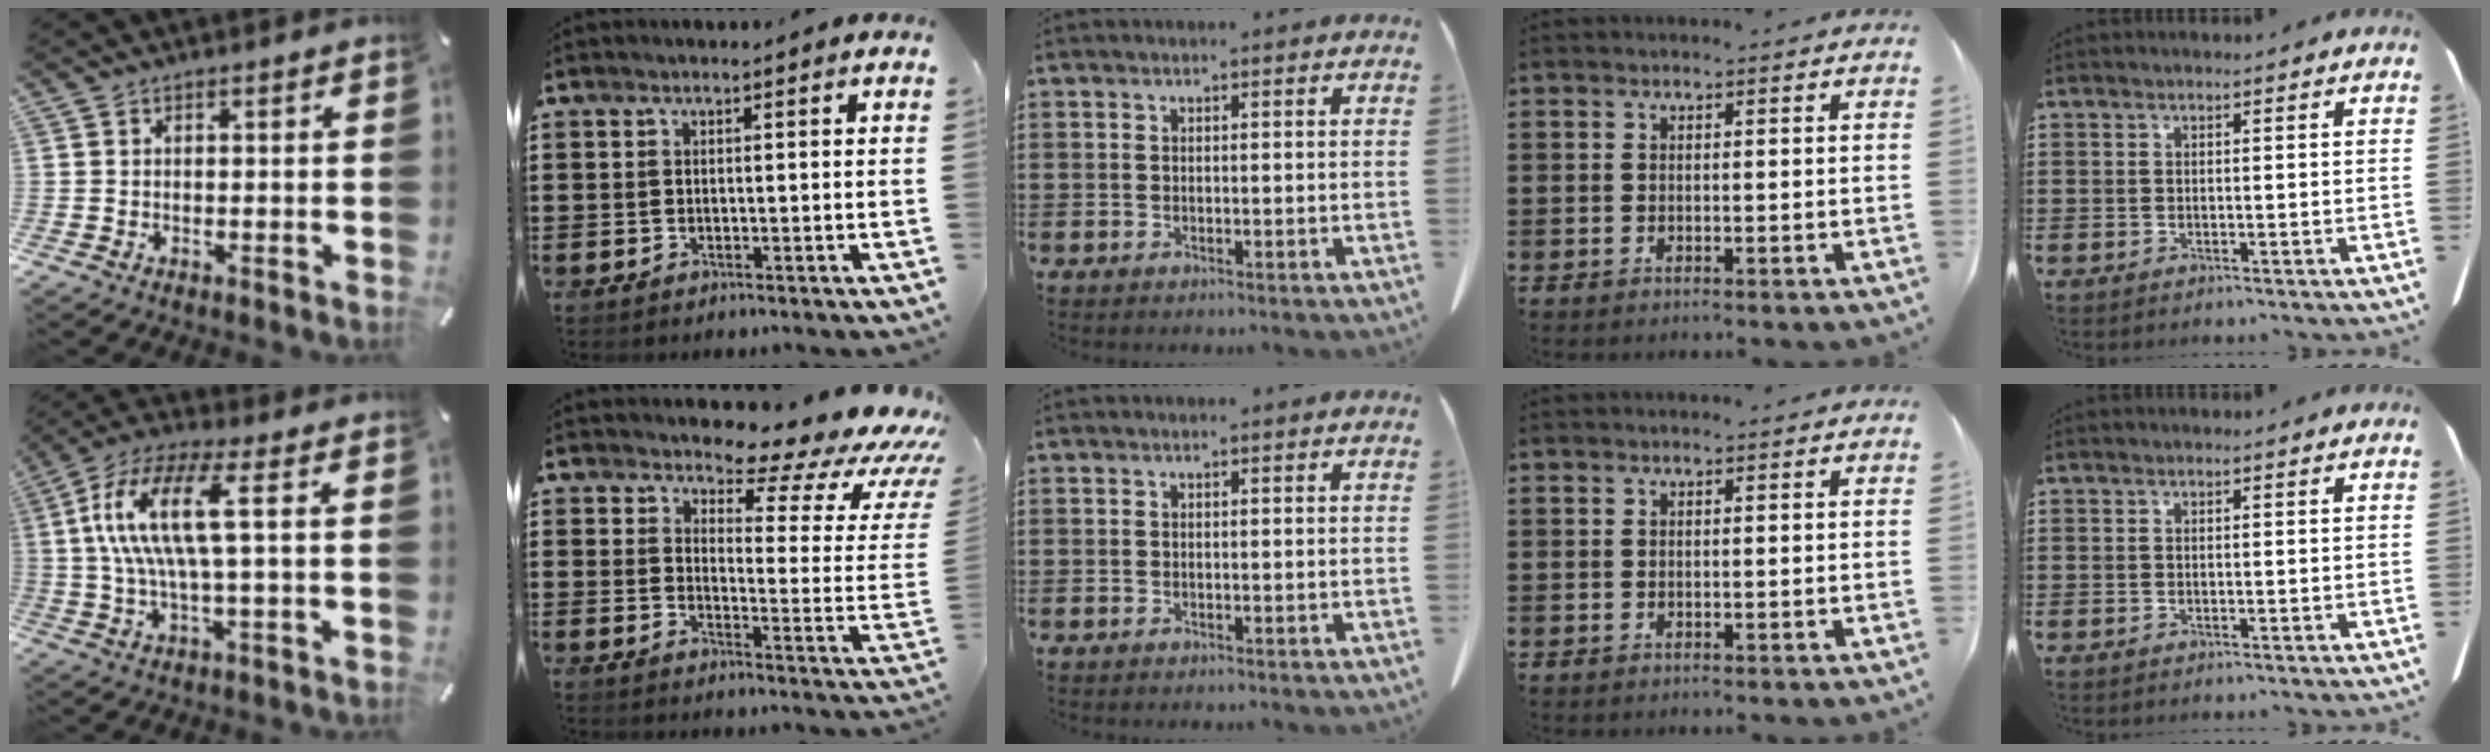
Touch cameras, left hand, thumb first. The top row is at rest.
{"thumb": {"total": 14.7, "force": [2.2, 4.0, 14.0], "torque": [-0.302, -0.010, 0.026]}, "index": {"total": 7.9, "force": [6.4, 2.4, 3.9], "torque": [-0.065, -0.049, 0.106]}}